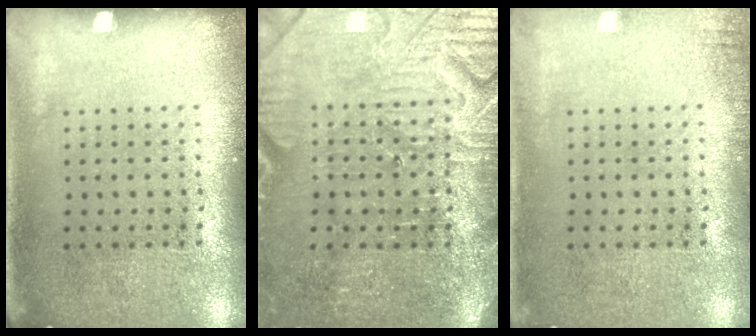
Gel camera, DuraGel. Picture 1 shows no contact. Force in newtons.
{"total": 4.0, "press": 3.8, "slide": 1.4}
{"total": 1.0, "press": 1.0, "slide": 0.1}